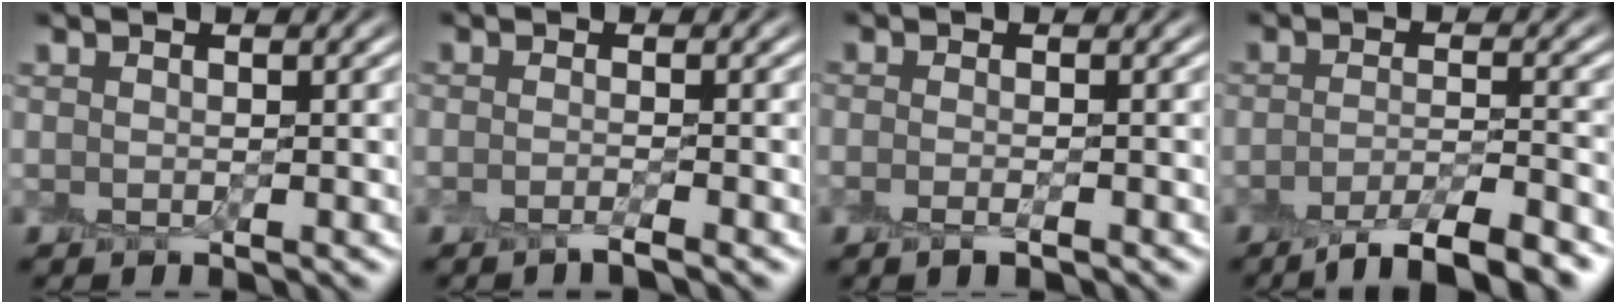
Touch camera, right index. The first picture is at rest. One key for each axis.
{"total": 1.6, "fx": -1.1, "fy": 0.3, "fz": 1.1, "tx": -0.008, "ty": -0.005, "tz": -0.026}
{"total": 1.5, "fx": -0.8, "fy": 0.5, "fz": 1.1, "tx": -0.015, "ty": -0.005, "tz": -0.017}
{"total": 6.0, "fx": -4.1, "fy": 1.4, "fz": 4.1, "tx": -0.058, "ty": -0.002, "tz": -0.071}